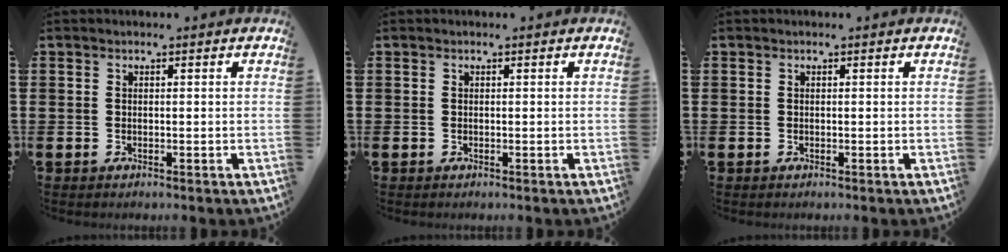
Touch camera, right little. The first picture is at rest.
{"total": 0.0}
{"total": 0.0}